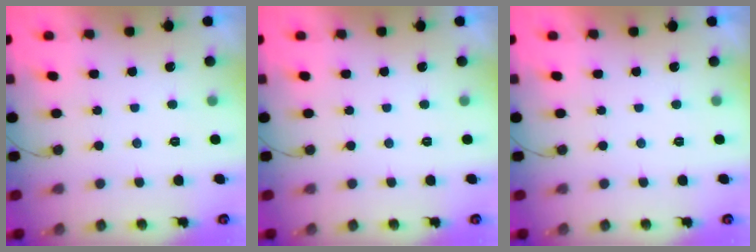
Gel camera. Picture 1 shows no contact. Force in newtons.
{"total": 0.0}
{"total": 1.8, "press": 1.7, "slide": 0.1}